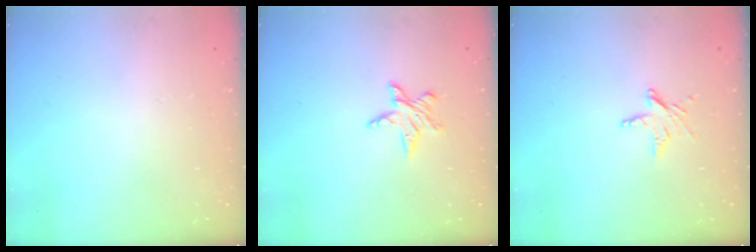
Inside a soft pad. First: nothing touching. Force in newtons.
{"total": 5.6, "press": 5.6, "slide": 0.4}
{"total": 5.1, "press": 5.1, "slide": 0.5}